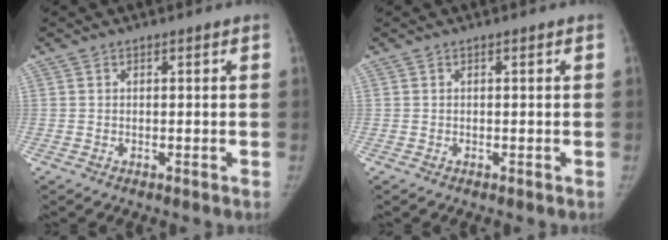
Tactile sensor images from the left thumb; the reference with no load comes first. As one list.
[{"total": 0.0}]